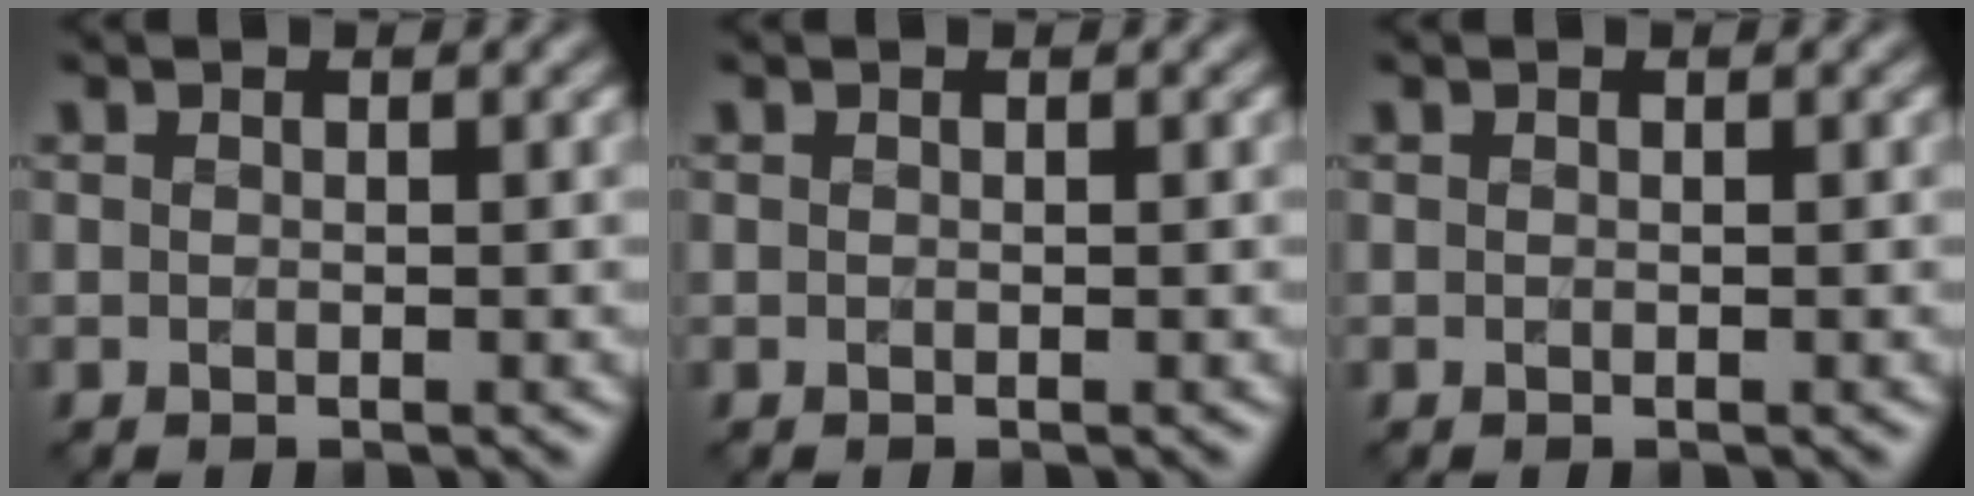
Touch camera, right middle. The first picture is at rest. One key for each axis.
{"total": 0.0}
{"total": 0.0}